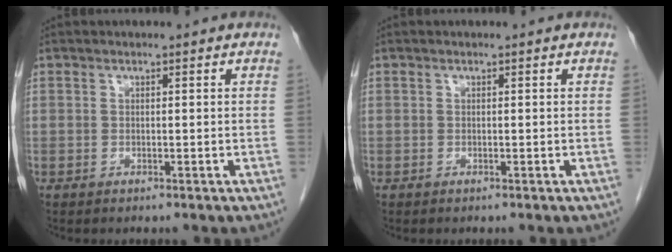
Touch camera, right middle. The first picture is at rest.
{"total": 0.0}